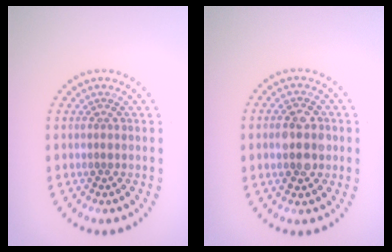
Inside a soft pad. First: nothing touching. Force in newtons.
{"total": 4.1, "press": 4.1, "slide": 0.1}